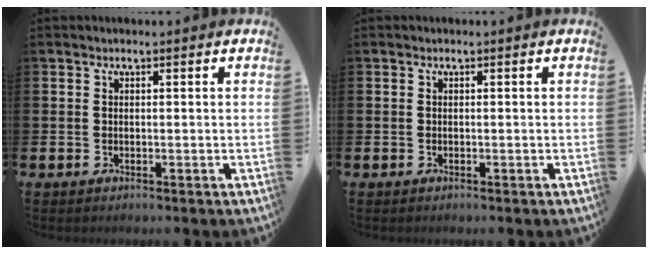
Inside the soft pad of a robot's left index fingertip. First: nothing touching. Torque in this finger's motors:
{"motor_torque": [0.00, 0.00, 0.00, 0.00]}